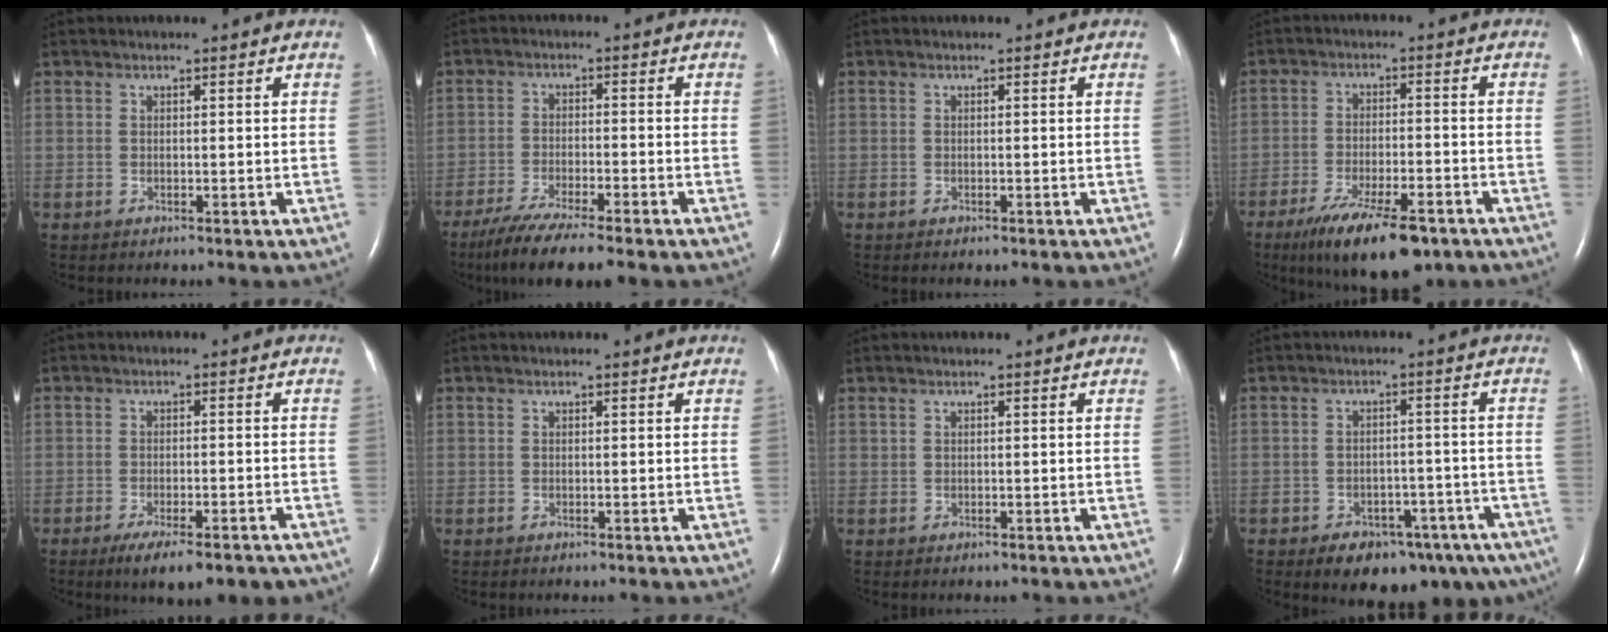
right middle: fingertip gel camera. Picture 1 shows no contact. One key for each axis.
{"total": 8.6, "fx": -6.7, "fy": 0.1, "fz": 5.4, "tx": -0.098, "ty": -0.025, "tz": -0.115}
{"total": 0.0}
{"total": 12.7, "fx": -8.5, "fy": 3.1, "fz": 8.9, "tx": -0.148, "ty": -0.024, "tz": -0.136}
{"total": 10.6, "fx": -8.1, "fy": 2.7, "fz": 6.3, "tx": -0.077, "ty": -0.007, "tz": -0.110}
{"total": 0.0}
{"total": 0.0}
{"total": 13.3, "fx": -9.3, "fy": 6.4, "fz": 7.0, "tx": -0.064, "ty": 0.013, "tz": -0.116}